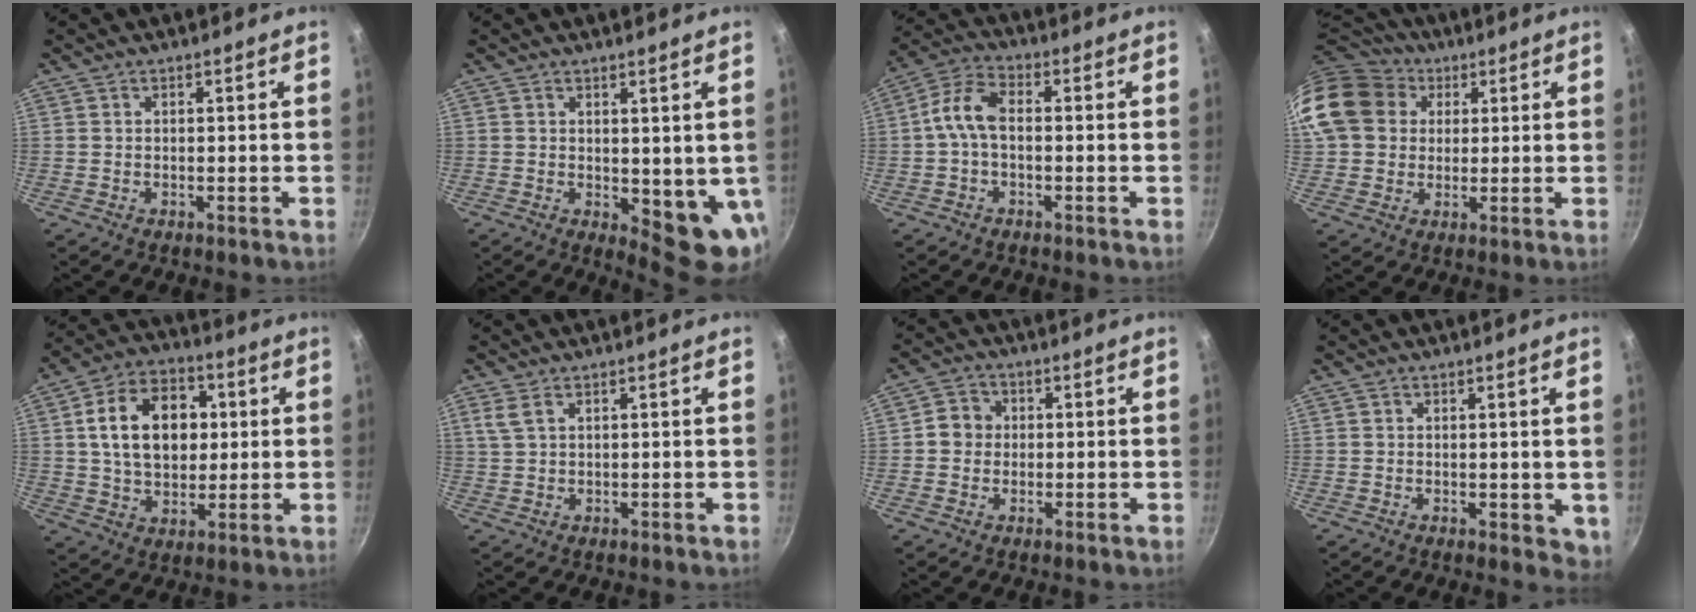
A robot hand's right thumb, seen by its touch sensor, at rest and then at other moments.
{"total": 7.8, "force": [0.6, 3.4, 7.0], "torque": [-0.074, -0.016, 0.019]}
{"total": 7.2, "force": [-0.6, 4.0, 6.0], "torque": [-0.122, 0.033, -0.025]}
{"total": 17.5, "force": [5.3, 14.4, 8.3], "torque": [-0.156, 0.025, 0.090]}
{"total": 16.6, "force": [2.8, 11.7, 11.5], "torque": [-0.157, 0.013, 0.040]}
{"total": 2.7, "force": [1.5, 1.4, 1.9], "torque": [-0.039, -0.001, 0.033]}
{"total": 4.5, "force": [0.2, 4.2, 1.6], "torque": [-0.004, 0.007, -0.009]}
{"total": 3.9, "force": [0.9, 2.2, 3.1], "torque": [-0.030, -0.011, 0.015]}